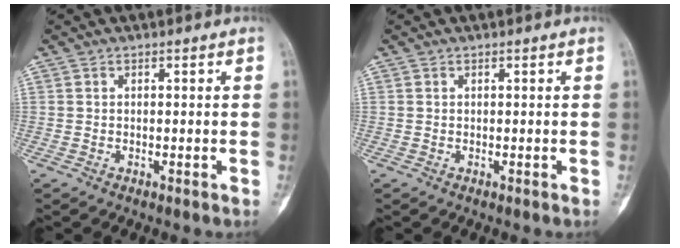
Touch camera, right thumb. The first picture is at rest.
{"total": 0.0}